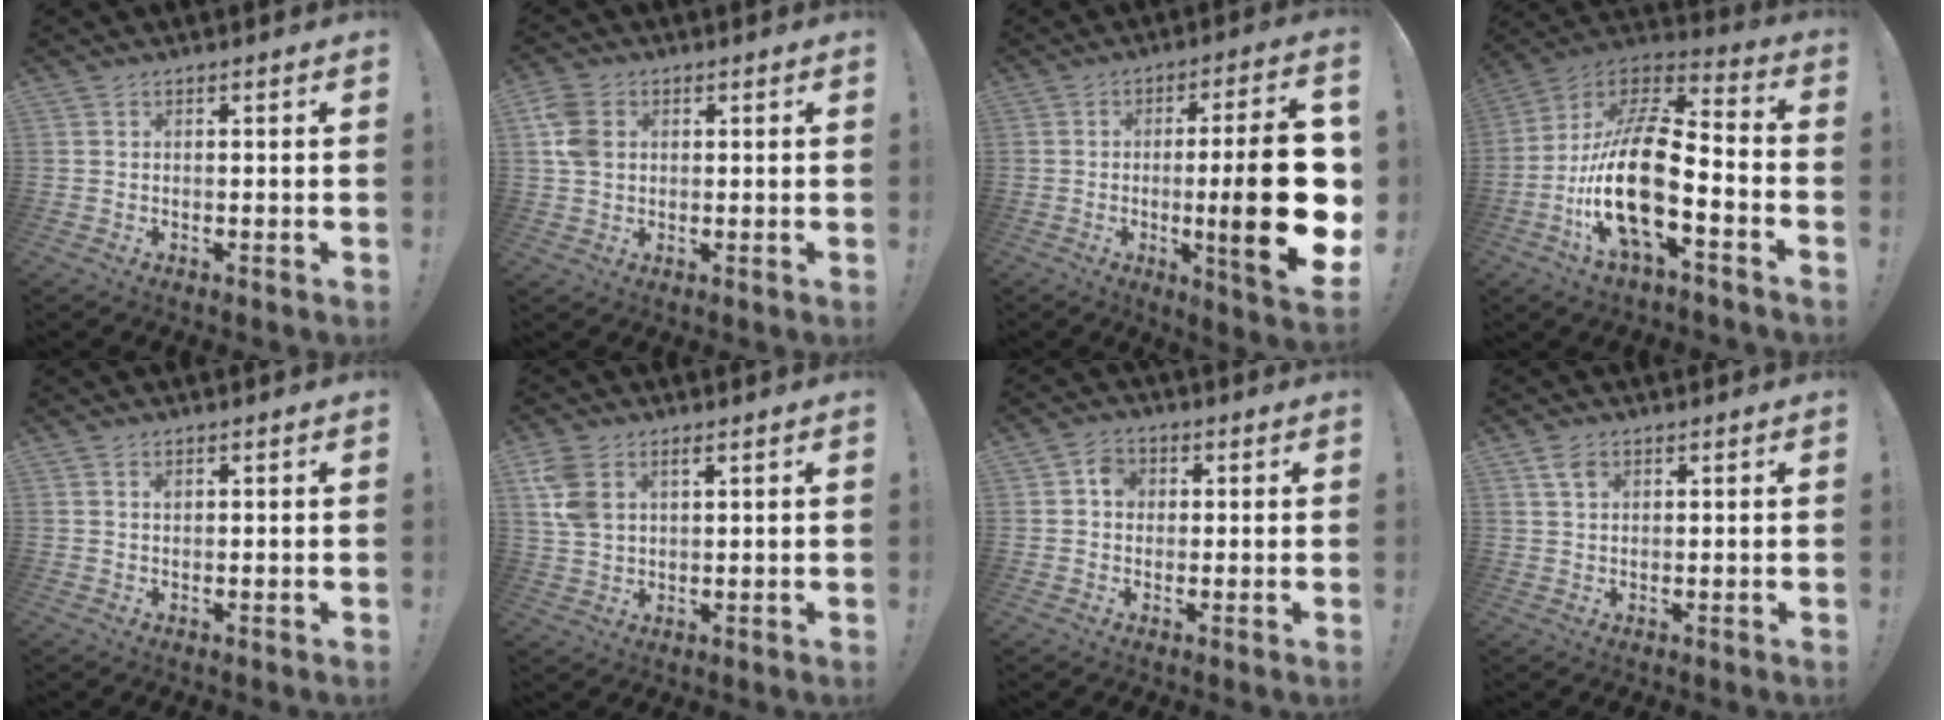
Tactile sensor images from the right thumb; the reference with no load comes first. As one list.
[{"total": 7.7, "force": [1.8, 5.8, 4.8], "torque": [-0.105, 0.010, 0.038]}, {"total": 22.6, "force": [-1.9, 3.2, 22.3], "torque": [-0.330, -0.014, -0.023]}, {"total": 21.4, "force": [-6.2, 7.8, 18.9], "torque": [-0.398, 0.025, -0.105]}, {"total": 0.5, "force": [0.3, 0.4, 0.2], "torque": [-0.001, -0.001, 0.006]}, {"total": 7.0, "force": [3.4, 4.2, 4.4], "torque": [-0.092, -0.010, 0.063]}, {"total": 4.8, "force": [0.7, 4.1, 2.4], "torque": [-0.032, 0.006, 0.011]}, {"total": 3.4, "force": [1.8, 2.1, 2.0], "torque": [-0.031, -0.002, 0.034]}]